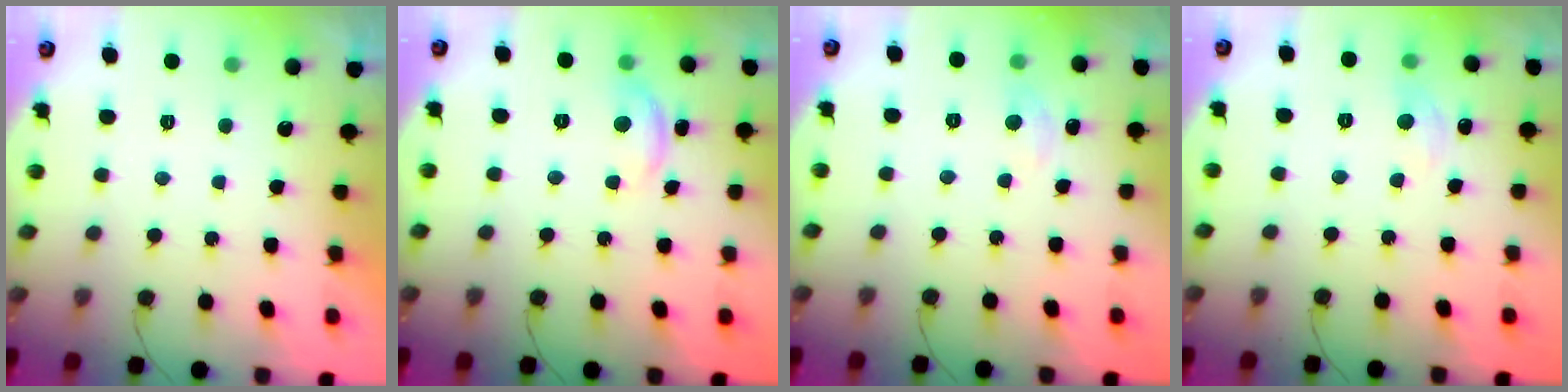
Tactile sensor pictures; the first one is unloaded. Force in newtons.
{"total": 7.3, "press": 7.3, "slide": 0.3}
{"total": 3.6, "press": 3.6, "slide": 0.5}
{"total": 5.6, "press": 5.6, "slide": 0.5}